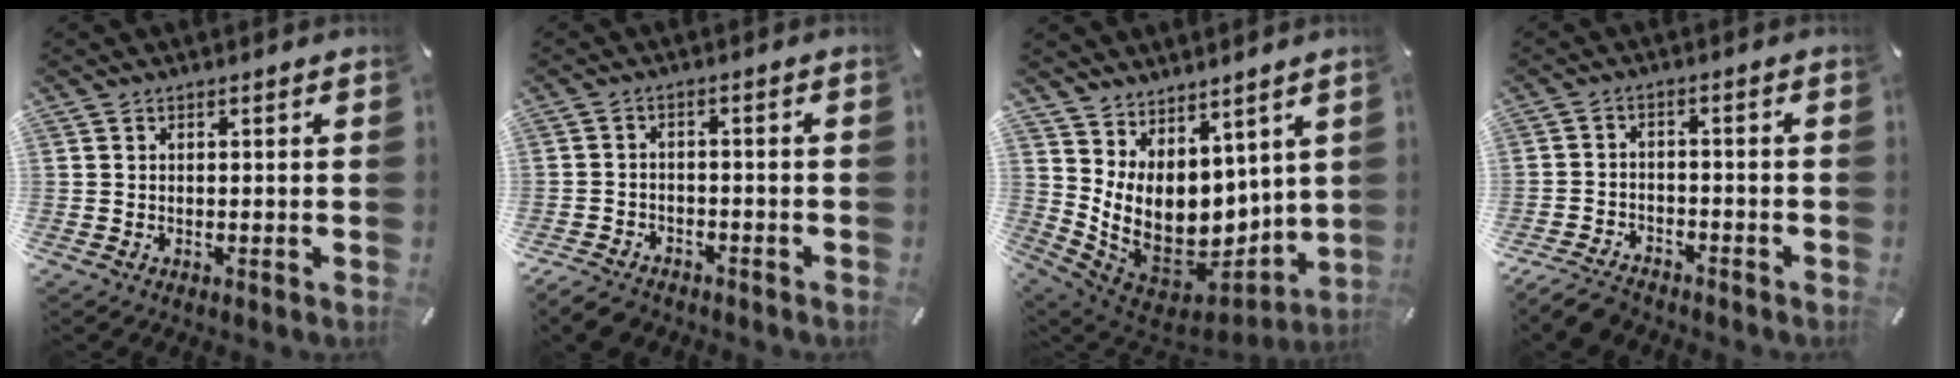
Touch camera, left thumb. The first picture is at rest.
{"total": 4.7, "force": [-4.0, 2.2, 1.2], "torque": [-0.027, 0.019, -0.079]}
{"total": 14.4, "force": [2.6, 10.5, 9.5], "torque": [-0.174, -0.064, 0.067]}
{"total": 5.5, "force": [-4.9, 2.1, 1.6], "torque": [-0.031, 0.023, -0.093]}